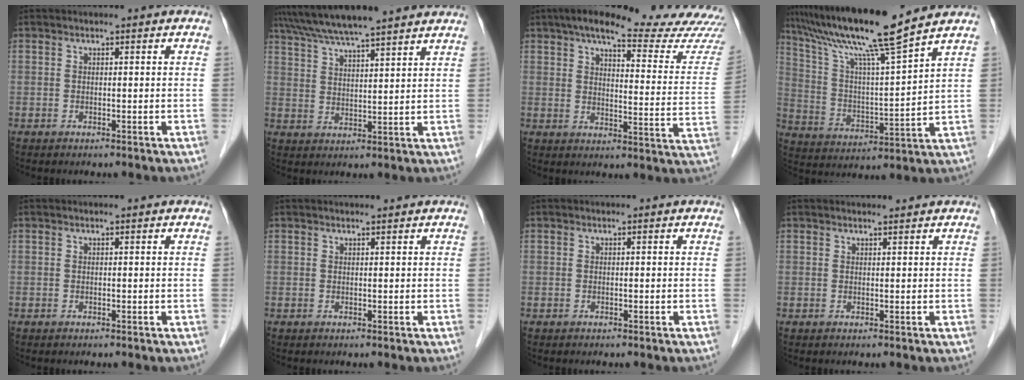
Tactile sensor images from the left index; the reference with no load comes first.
{"total": 13.9, "force": [12.2, 0.3, 6.7], "torque": [-0.117, 0.033, 0.183]}
{"total": 23.3, "force": [20.6, 2.0, 10.7], "torque": [-0.143, -0.043, 0.249]}
{"total": 15.6, "force": [12.7, -1.6, 9.0], "torque": [-0.165, 0.005, 0.226]}
{"total": 0.0}
{"total": 1.2, "force": [1.1, -0.1, 0.4], "torque": [-0.009, 0.006, 0.021]}
{"total": 0.0}
{"total": 1.6, "force": [1.5, 0.0, 0.4], "torque": [-0.009, 0.006, 0.026]}